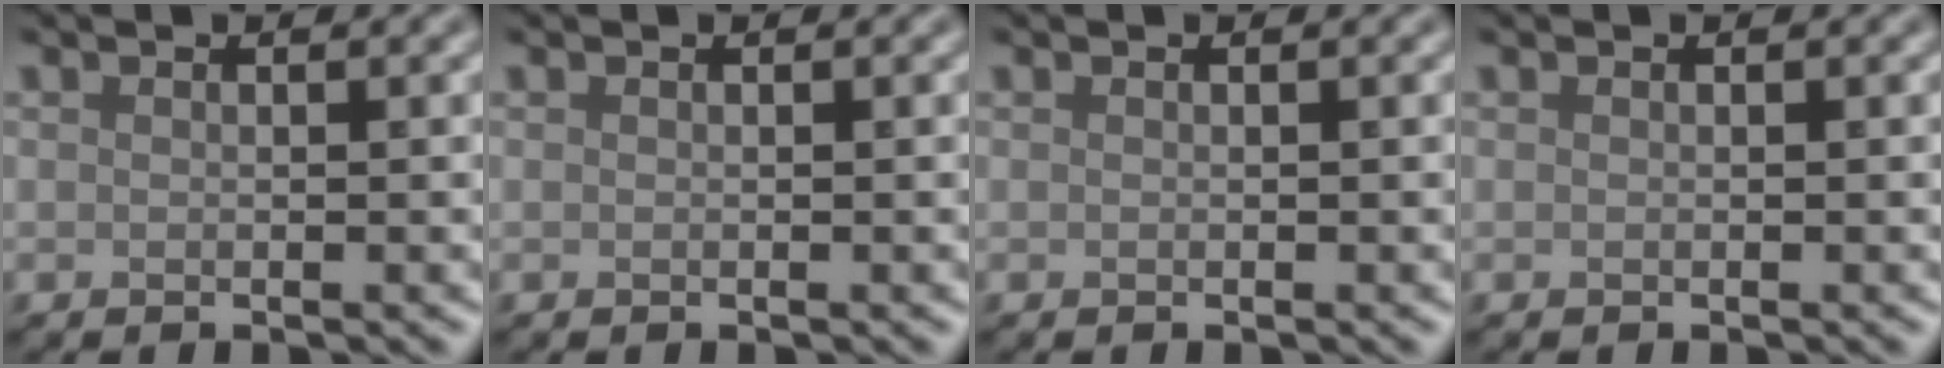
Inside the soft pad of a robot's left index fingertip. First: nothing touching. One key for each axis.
{"total": 0.0}
{"total": 0.0}
{"total": 0.0}